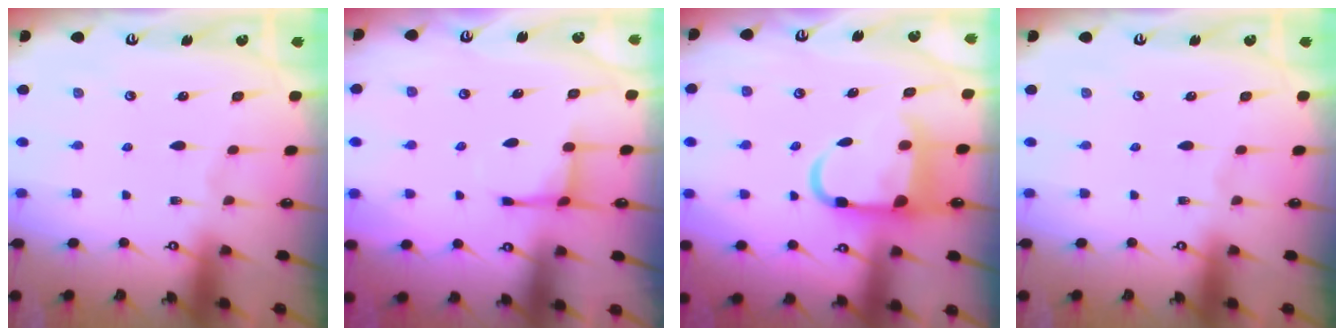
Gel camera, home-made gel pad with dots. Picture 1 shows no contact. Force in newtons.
{"total": 3.7, "press": 3.6, "slide": 0.6}
{"total": 9.9, "press": 9.7, "slide": 1.7}
{"total": 0.0}